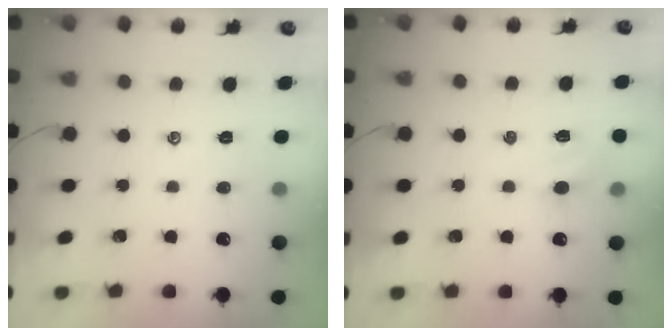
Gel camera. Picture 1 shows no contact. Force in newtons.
{"total": 3.6, "press": 3.4, "slide": 1.1}